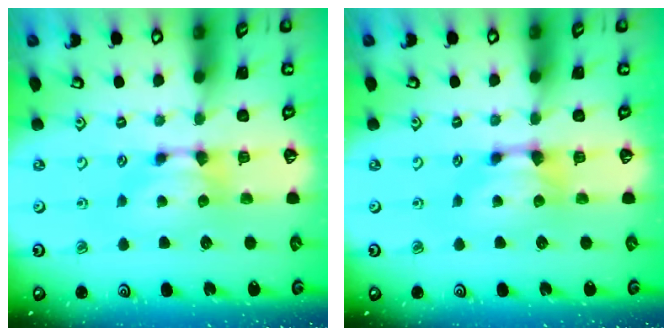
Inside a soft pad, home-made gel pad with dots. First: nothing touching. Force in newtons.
{"total": 0.6, "press": 0.4, "slide": 0.5}